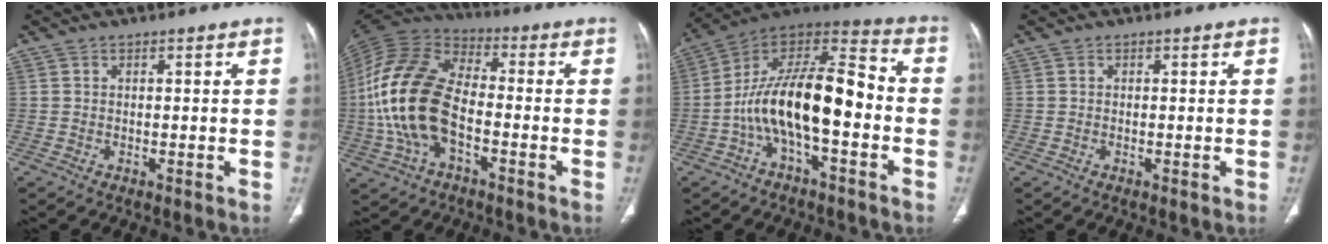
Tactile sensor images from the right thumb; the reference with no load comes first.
{"total": 18.2, "force": [-3.4, 10.3, 14.6], "torque": [-0.301, 0.028, -0.067]}
{"total": 18.7, "force": [-3.9, 7.9, 16.5], "torque": [-0.274, 0.070, -0.071]}
{"total": 0.0}